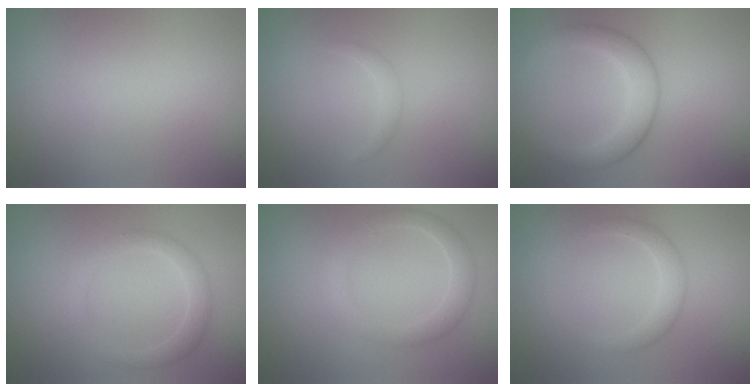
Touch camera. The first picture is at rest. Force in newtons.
{"total": 0.8, "press": 0.8, "slide": 0.0}
{"total": 3.5, "press": 3.5, "slide": 0.1}
{"total": 2.1, "press": 2.1, "slide": 0.1}
{"total": 2.3, "press": 2.3, "slide": 0.0}
{"total": 1.9, "press": 1.9, "slide": 0.1}